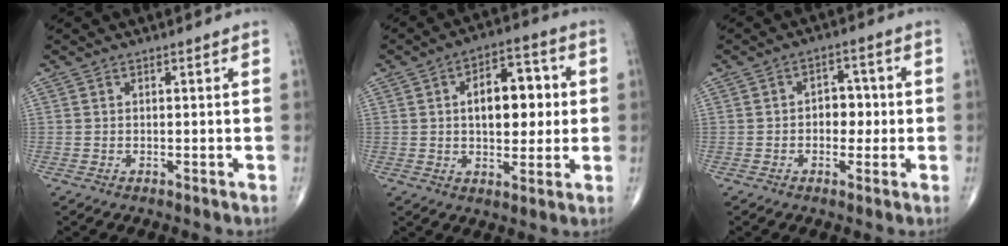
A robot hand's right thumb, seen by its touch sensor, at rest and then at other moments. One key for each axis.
{"total": 12.6, "fx": 1.5, "fy": 7.1, "fz": 10.3, "tx": -0.115, "ty": 0.015, "tz": 0.020}
{"total": 5.3, "fx": -0.3, "fy": 3.8, "fz": 3.7, "tx": -0.021, "ty": 0.015, "tz": -0.011}